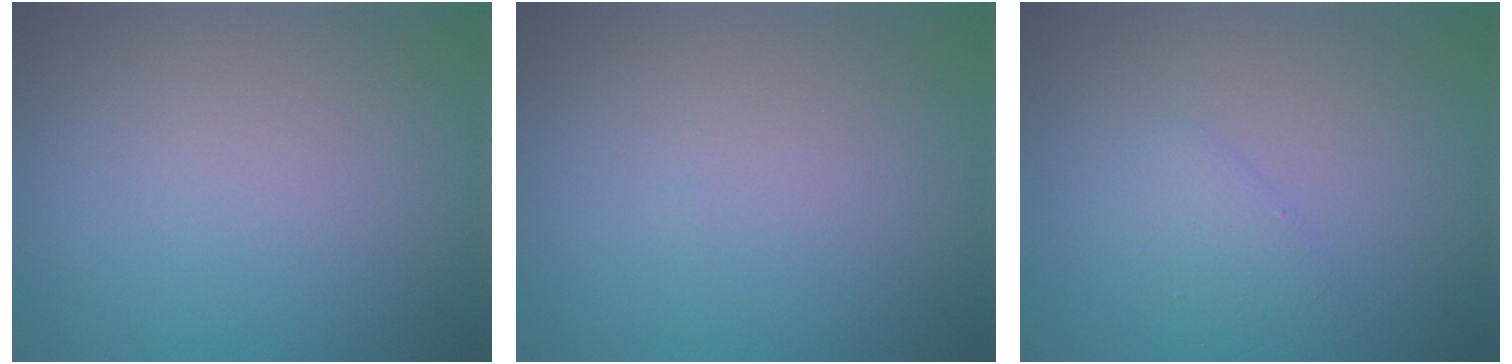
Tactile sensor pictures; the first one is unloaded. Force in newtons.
{"total": 0.0}
{"total": 1.5, "press": 1.5, "slide": 0.1}